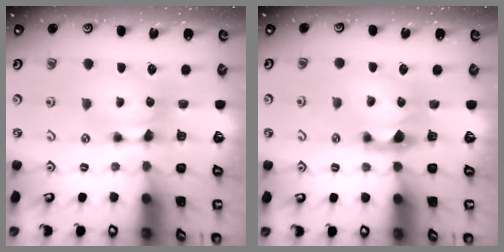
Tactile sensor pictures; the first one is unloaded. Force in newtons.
{"total": 1.8, "press": 1.2, "slide": 1.4}